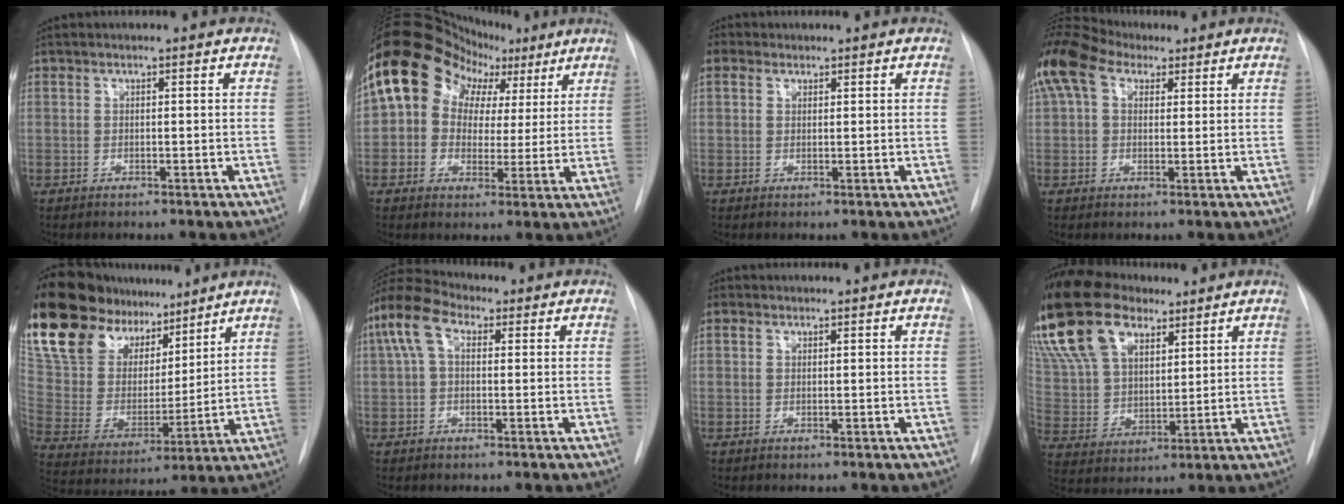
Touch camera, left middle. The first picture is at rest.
{"total": 15.2, "force": [6.2, 12.1, 6.7], "torque": [-0.094, 0.072, 0.096]}
{"total": 2.2, "force": [1.3, 1.7, 0.4], "torque": [-0.007, 0.011, 0.022]}
{"total": 14.9, "force": [8.0, 9.4, 8.3], "torque": [-0.215, 0.073, 0.146]}
{"total": 20.6, "force": [15.4, 9.4, 10.0], "torque": [-0.201, 0.036, 0.284]}
{"total": 7.1, "force": [2.2, 3.8, 5.6], "torque": [-0.134, 0.044, 0.037]}
{"total": 0.9, "force": [0.6, 0.7, -0.1], "torque": [0.004, 0.006, 0.008]}
{"total": 25.9, "force": [17.6, 14.1, 12.8], "torque": [-0.339, 0.062, 0.324]}